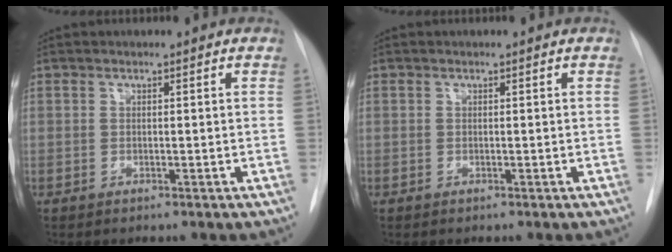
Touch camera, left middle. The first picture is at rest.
{"total": 0.0}